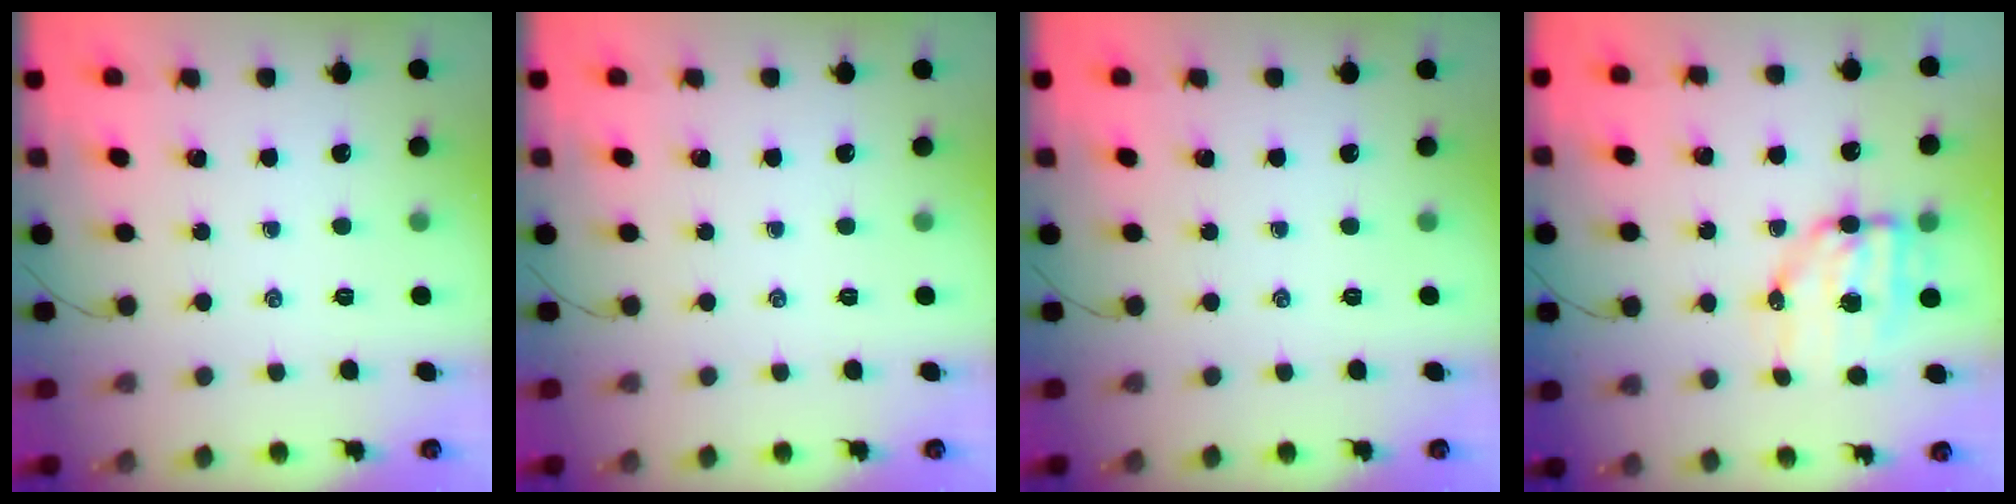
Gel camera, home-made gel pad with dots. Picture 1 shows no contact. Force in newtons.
{"total": 0.0}
{"total": 0.0}
{"total": 8.3, "press": 8.1, "slide": 1.6}